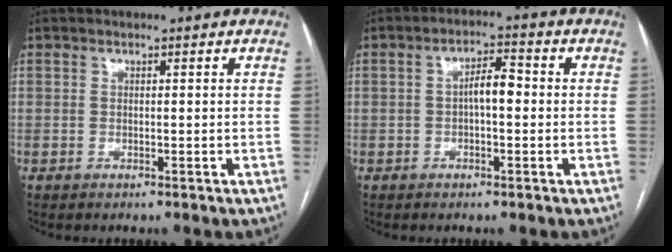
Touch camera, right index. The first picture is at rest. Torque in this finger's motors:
{"motor_torque": [0.63, -0.02, 0.35, 0.08]}